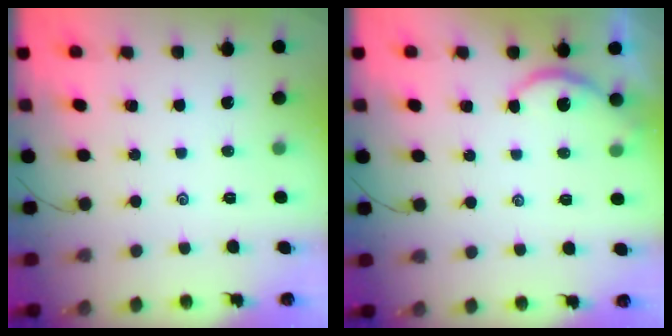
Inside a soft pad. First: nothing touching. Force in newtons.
{"total": 5.3, "press": 5.3, "slide": 0.5}